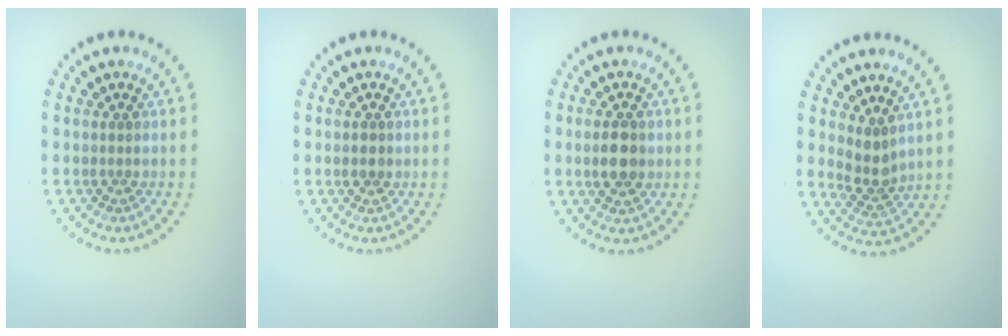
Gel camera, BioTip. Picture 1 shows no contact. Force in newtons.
{"total": 1.2, "press": 1.2, "slide": 0.2}
{"total": 3.3, "press": 3.3, "slide": 0.1}
{"total": 2.4, "press": 1.9, "slide": 1.5}